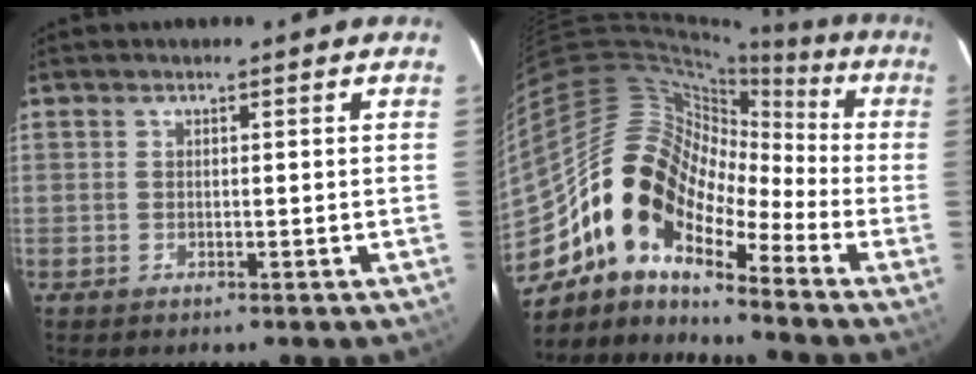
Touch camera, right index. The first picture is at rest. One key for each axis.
{"total": 14.8, "fx": -8.1, "fy": 8.5, "fz": 9.0, "tx": -0.153, "ty": 0.016, "tz": -0.175}